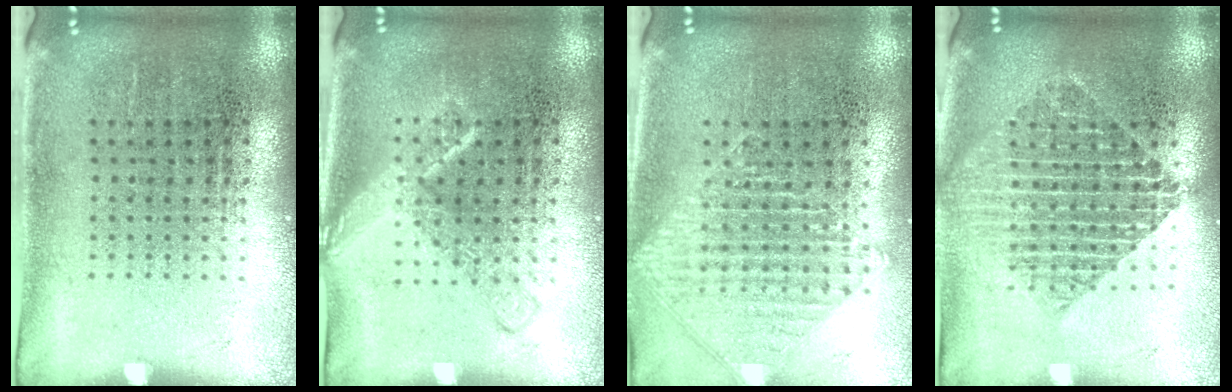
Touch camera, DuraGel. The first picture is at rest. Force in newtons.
{"total": 2.0, "press": 2.0, "slide": 0.3}
{"total": 1.0, "press": 1.0, "slide": 0.1}
{"total": 1.9, "press": 1.6, "slide": 1.0}